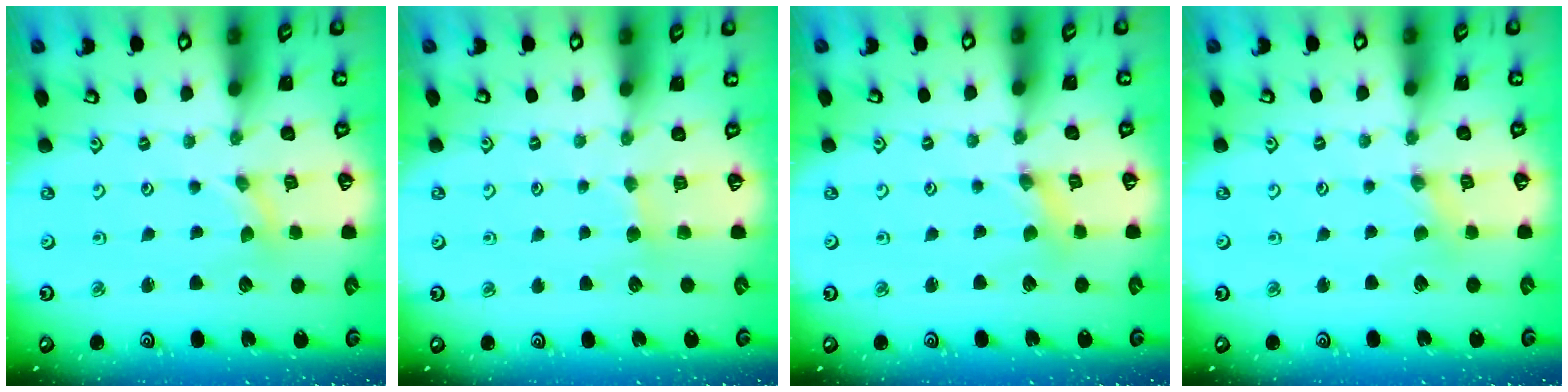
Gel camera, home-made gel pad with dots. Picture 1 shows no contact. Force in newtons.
{"total": 2.7, "press": 2.6, "slide": 0.4}
{"total": 1.4, "press": 1.4, "slide": 0.0}
{"total": 1.4, "press": 1.4, "slide": 0.2}